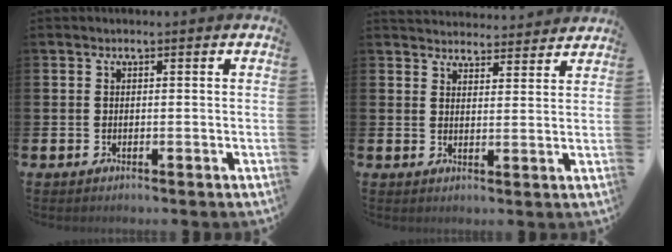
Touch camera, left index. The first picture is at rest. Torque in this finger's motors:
{"motor_torque": [-1.02, -1.12, -0.32, -0.02]}